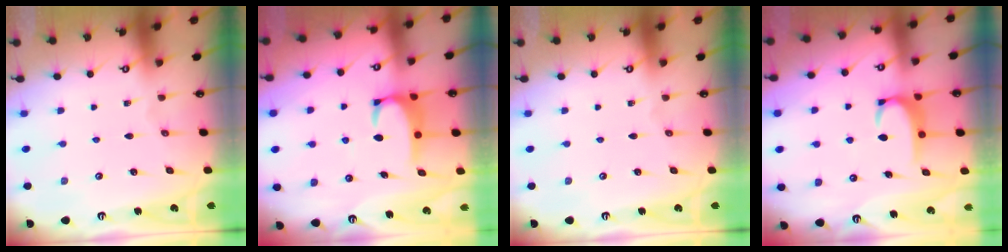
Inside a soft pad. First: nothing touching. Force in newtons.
{"total": 3.5, "press": 3.4, "slide": 0.9}
{"total": 0.0}
{"total": 3.4, "press": 3.4, "slide": 0.4}